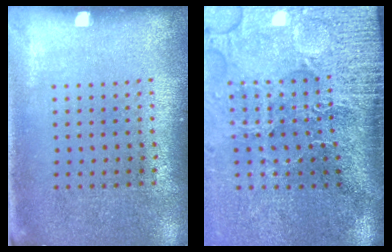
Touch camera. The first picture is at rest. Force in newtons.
{"total": 5.0, "press": 4.0, "slide": 2.9}